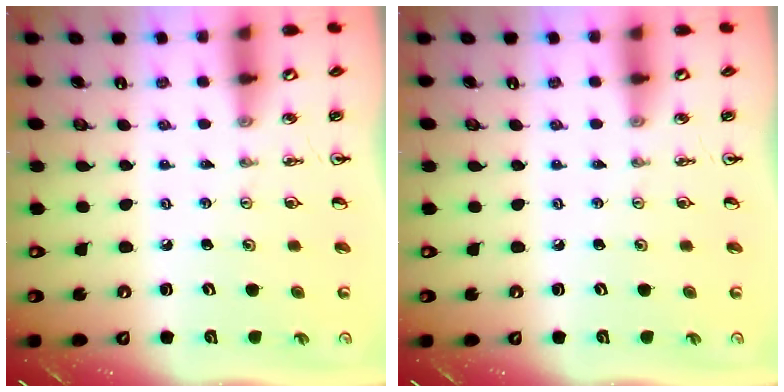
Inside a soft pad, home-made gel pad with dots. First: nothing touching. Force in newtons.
{"total": 0.0}